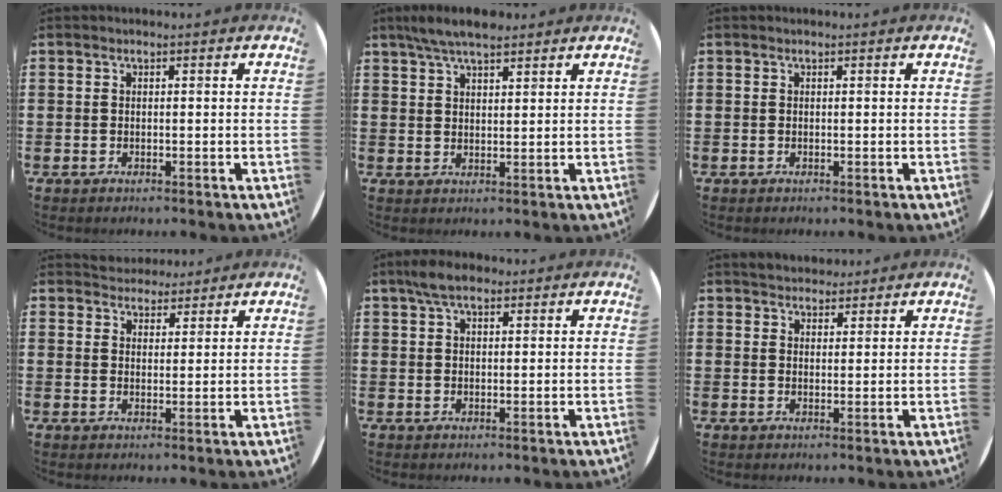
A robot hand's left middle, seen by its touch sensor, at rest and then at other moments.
{"total": 5.0, "force": [4.1, 1.2, 2.6], "torque": [-0.059, -0.001, 0.075]}
{"total": 0.0}
{"total": 3.3, "force": [3.2, 1.0, -0.2], "torque": [-0.006, -0.008, 0.061]}
{"total": 3.9, "force": [2.8, 1.5, 2.3], "torque": [-0.043, 0.006, 0.048]}
{"total": 2.7, "force": [2.6, 0.7, 0.0], "torque": [0.003, -0.003, 0.049]}